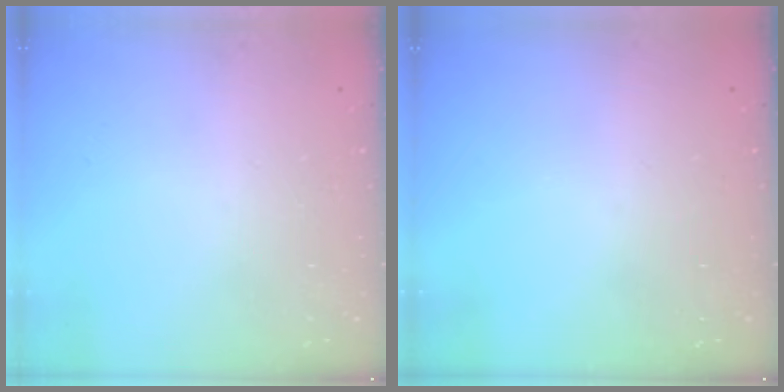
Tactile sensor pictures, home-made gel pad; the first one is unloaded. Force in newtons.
{"total": 0.0}